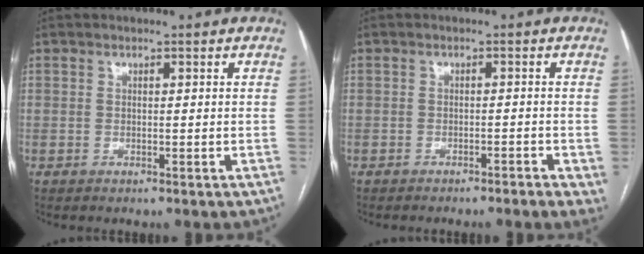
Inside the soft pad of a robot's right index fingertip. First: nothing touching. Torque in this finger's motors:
{"motor_torque": [-1.45, -0.69, -0.70, -0.12]}